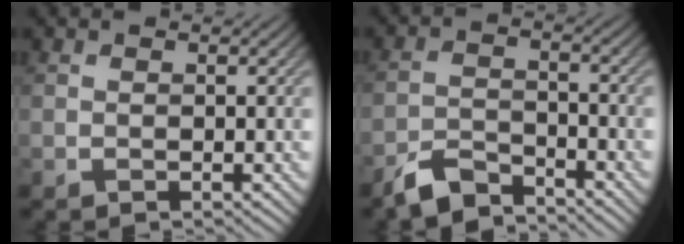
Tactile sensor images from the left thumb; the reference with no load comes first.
{"total": 5.1, "force": [-4.6, 1.2, 1.9], "torque": [-0.041, -0.003, -0.096]}